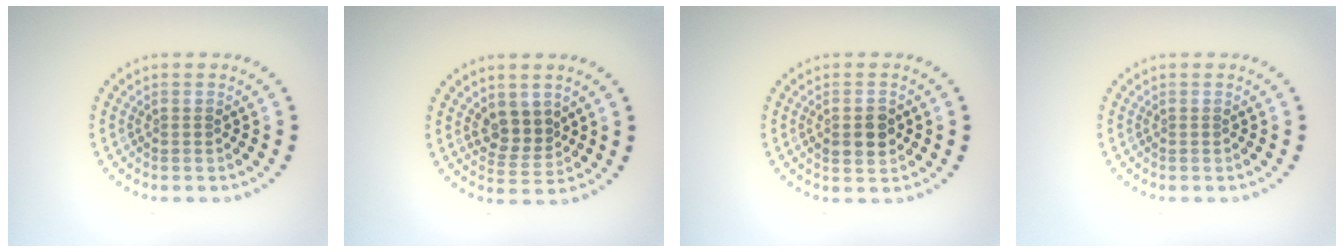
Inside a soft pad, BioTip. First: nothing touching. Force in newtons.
{"total": 2.8, "press": 2.5, "slide": 1.3}
{"total": 2.4, "press": 2.4, "slide": 0.2}
{"total": 0.0}